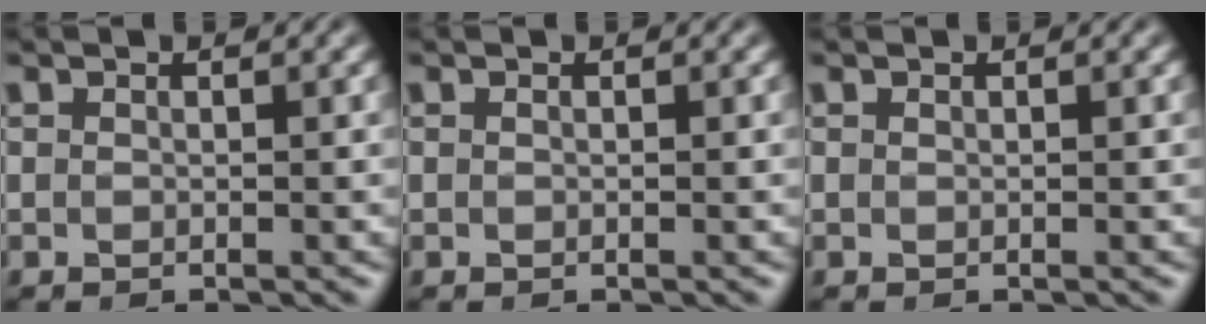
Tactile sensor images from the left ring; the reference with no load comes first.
{"total": 0.0}
{"total": 0.0}